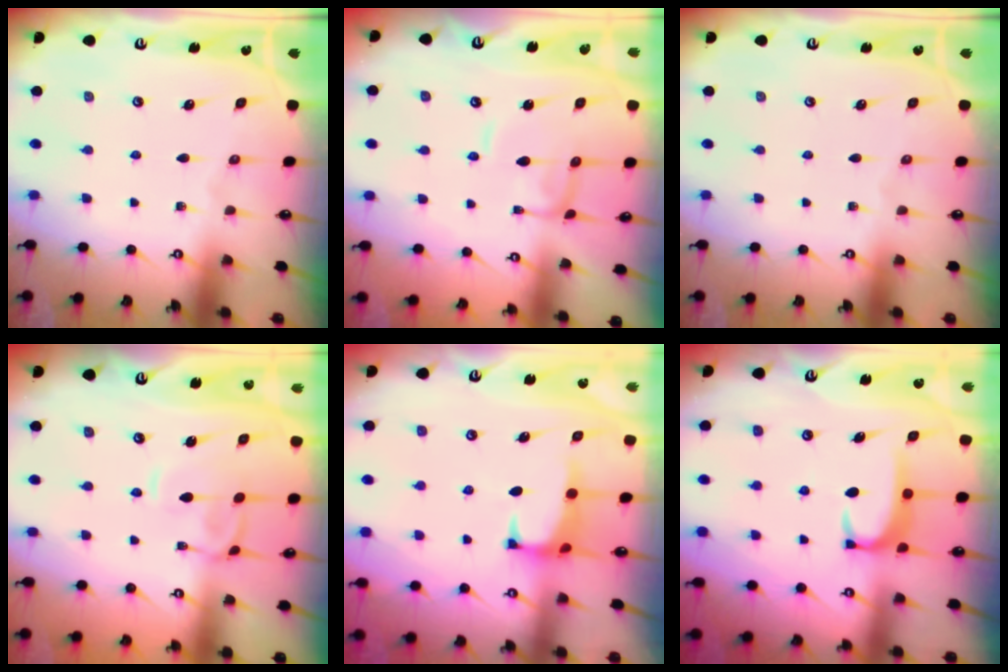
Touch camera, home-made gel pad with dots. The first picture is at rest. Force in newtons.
{"total": 1.4, "press": 1.4, "slide": 0.1}
{"total": 0.0}
{"total": 1.0, "press": 0.8, "slide": 0.6}
{"total": 1.4, "press": 1.3, "slide": 0.5}
{"total": 2.6, "press": 2.6, "slide": 0.4}